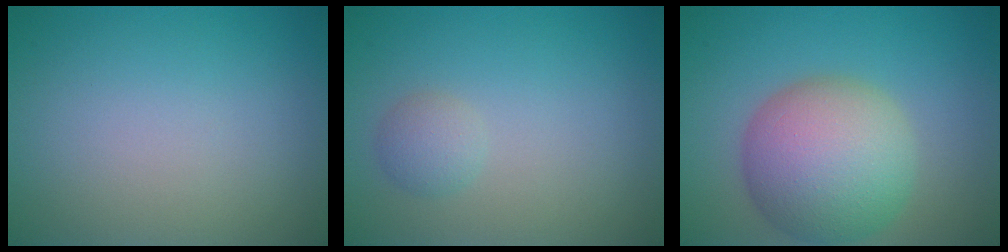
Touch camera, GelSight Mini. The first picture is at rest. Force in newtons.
{"total": 1.5, "press": 1.5, "slide": 0.0}
{"total": 9.0, "press": 9.0, "slide": 0.3}